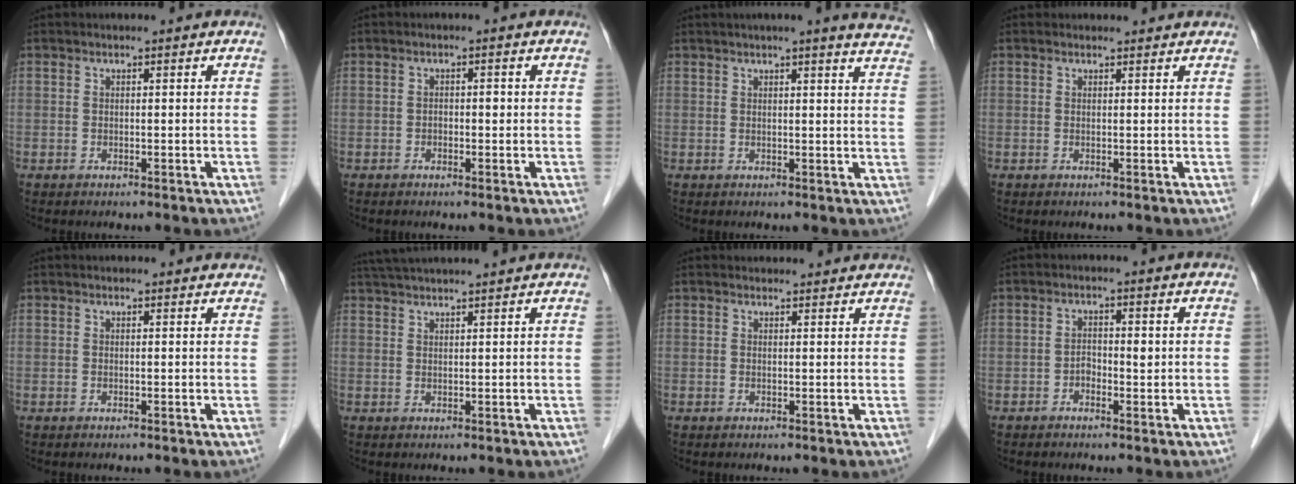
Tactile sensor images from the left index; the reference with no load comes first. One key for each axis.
{"total": 1.3, "fx": -0.2, "fy": 0.7, "fz": 1.0, "tx": -0.013, "ty": 0.008, "tz": -0.004}
{"total": 11.2, "fx": 9.9, "fy": 0.3, "fz": 5.2, "tx": -0.052, "ty": -0.020, "tz": 0.089}
{"total": 0.9, "fx": 0.7, "fy": 0.5, "fz": -0.2, "tx": -0.001, "ty": 0.008, "tz": 0.008}
{"total": 3.1, "fx": 2.9, "fy": 0.8, "fz": 0.6, "tx": -0.008, "ty": 0.019, "tz": 0.028}
{"total": 8.2, "fx": 7.4, "fy": -0.8, "fz": 3.4, "tx": -0.058, "ty": 0.037, "tz": 0.112}
{"total": 3.9, "fx": 3.8, "fy": 1.0, "fz": 0.5, "tx": -0.004, "ty": 0.016, "tz": 0.037}
{"total": 2.2, "fx": -0.3, "fy": 1.2, "fz": 1.8, "tx": -0.026, "ty": 0.007, "tz": -0.005}